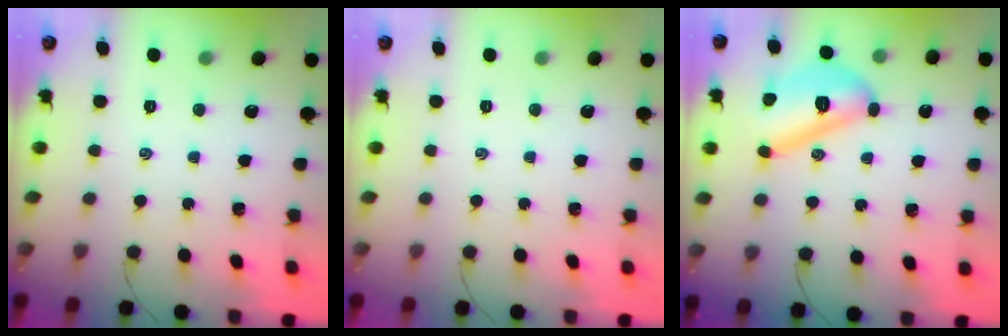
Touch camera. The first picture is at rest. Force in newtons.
{"total": 0.0}
{"total": 13.4, "press": 13.4, "slide": 1.2}